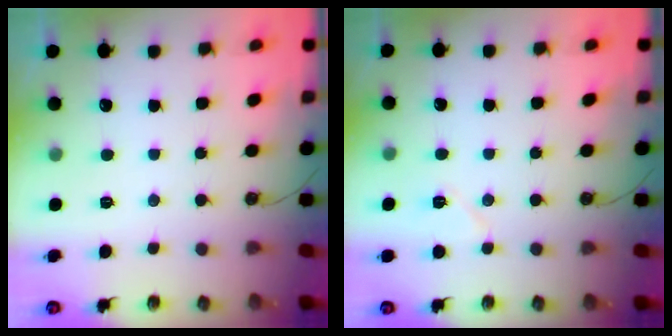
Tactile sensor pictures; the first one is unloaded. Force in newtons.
{"total": 5.9, "press": 4.7, "slide": 3.5}